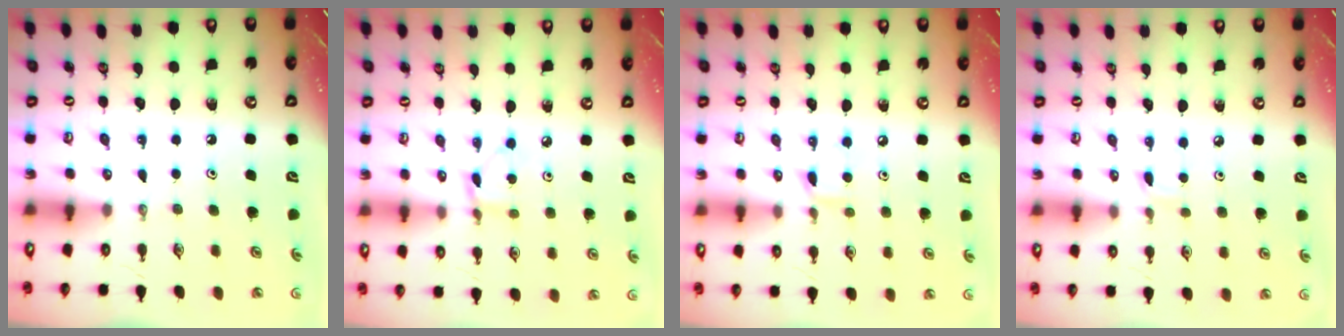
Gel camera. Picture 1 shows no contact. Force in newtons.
{"total": 2.6, "press": 2.6, "slide": 0.3}
{"total": 6.5, "press": 6.4, "slide": 0.8}
{"total": 2.2, "press": 2.2, "slide": 0.3}